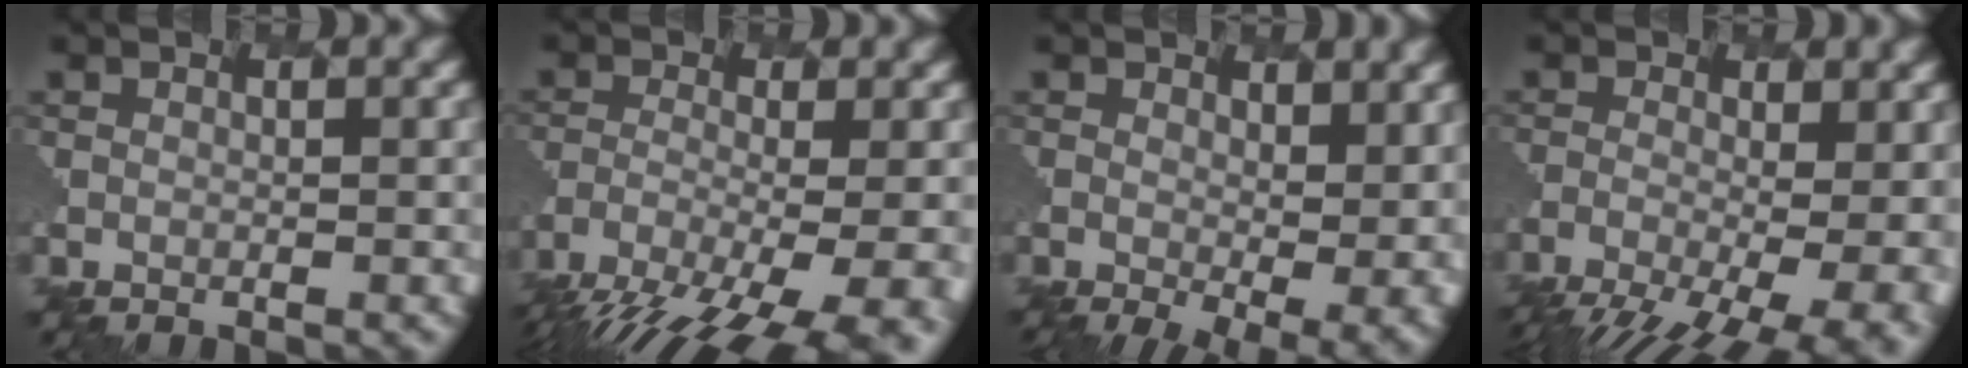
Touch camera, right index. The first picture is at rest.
{"total": 13.3, "force": [-10.1, 3.5, 7.8], "torque": [-0.144, -0.035, -0.142]}
{"total": 5.5, "force": [-0.9, 1.9, 5.1], "torque": [-0.071, -0.013, -0.004]}
{"total": 13.2, "force": [-7.6, 5.4, 9.3], "torque": [-0.113, -0.017, -0.074]}